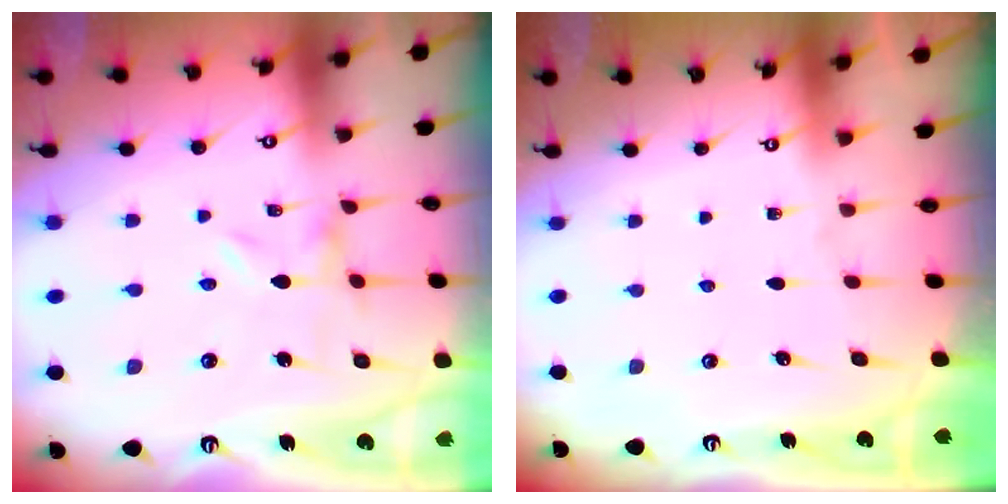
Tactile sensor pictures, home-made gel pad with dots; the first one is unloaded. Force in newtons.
{"total": 0.0}